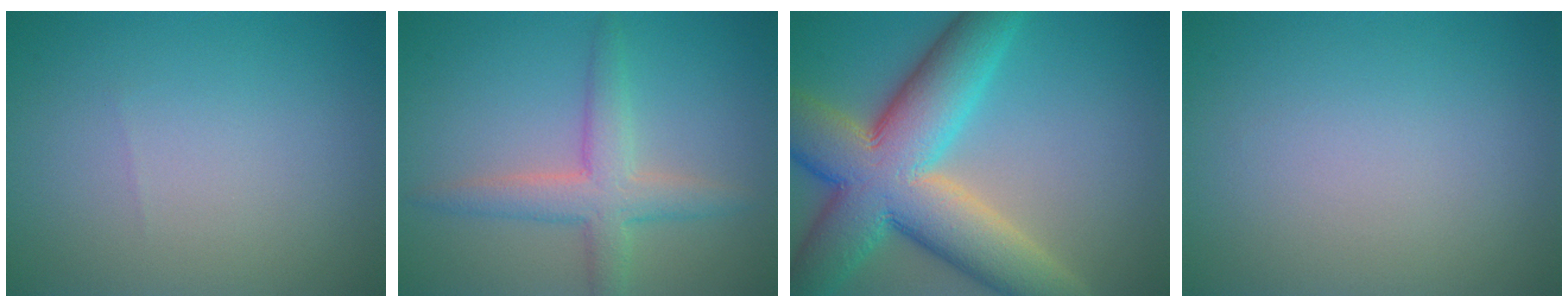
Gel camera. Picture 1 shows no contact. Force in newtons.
{"total": 3.9, "press": 3.9, "slide": 0.1}
{"total": 13.2, "press": 13.2, "slide": 0.8}
{"total": 0.0}